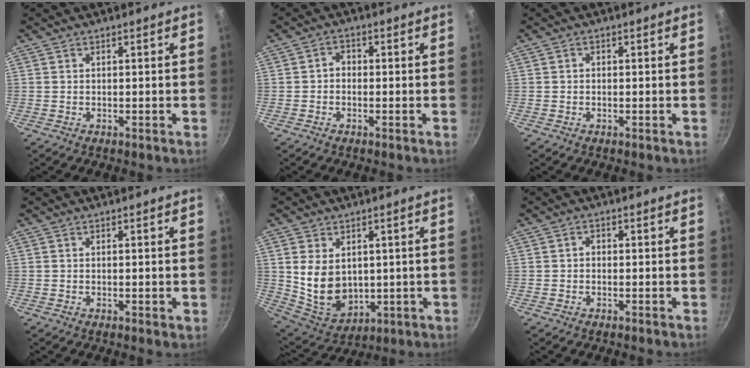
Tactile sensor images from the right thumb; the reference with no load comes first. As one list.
[{"total": 2.2, "force": [-0.5, 1.8, 1.2], "torque": [-0.011, 0.012, -0.013]}, {"total": 0.8, "force": [-0.1, 0.7, 0.3], "torque": [-0.006, 0.004, -0.001]}, {"total": 1.2, "force": [-0.2, 0.4, 1.2], "torque": [-0.017, -0.001, -0.003]}, {"total": 12.1, "force": [1.6, 8.9, 8.1], "torque": [-0.122, -0.023, 0.058]}, {"total": 1.4, "force": [-0.2, 1.2, 0.7], "torque": [-0.011, 0.006, -0.006]}]